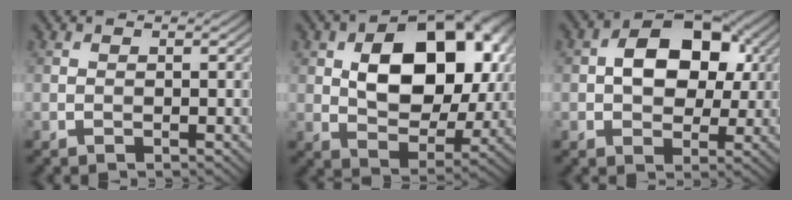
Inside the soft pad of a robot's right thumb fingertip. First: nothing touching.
{"total": 14.1, "force": [2.6, 9.2, 10.4], "torque": [-0.153, 0.002, 0.046]}
{"total": 9.5, "force": [1.4, 6.5, 6.8], "torque": [-0.106, 0.011, 0.018]}